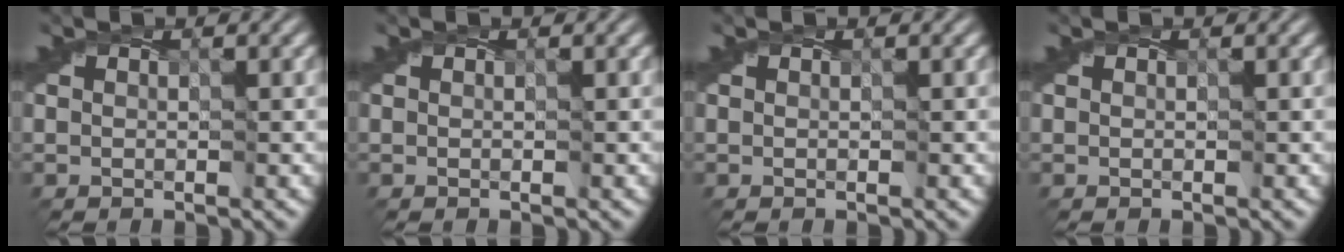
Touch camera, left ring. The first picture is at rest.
{"total": 0.0}
{"total": 0.0}
{"total": 0.0}